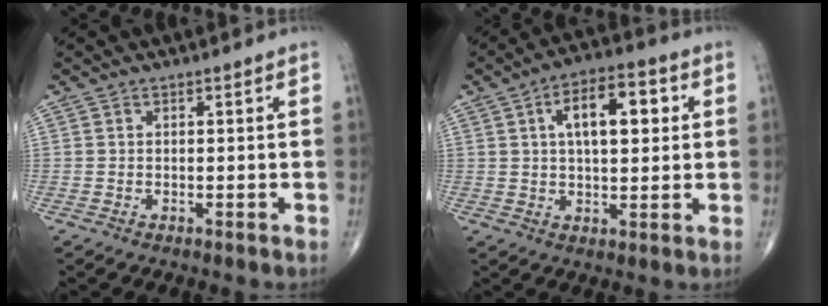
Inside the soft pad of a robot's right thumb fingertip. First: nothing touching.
{"total": 11.6, "force": [3.0, 5.4, 9.8], "torque": [-0.135, 0.011, 0.042]}